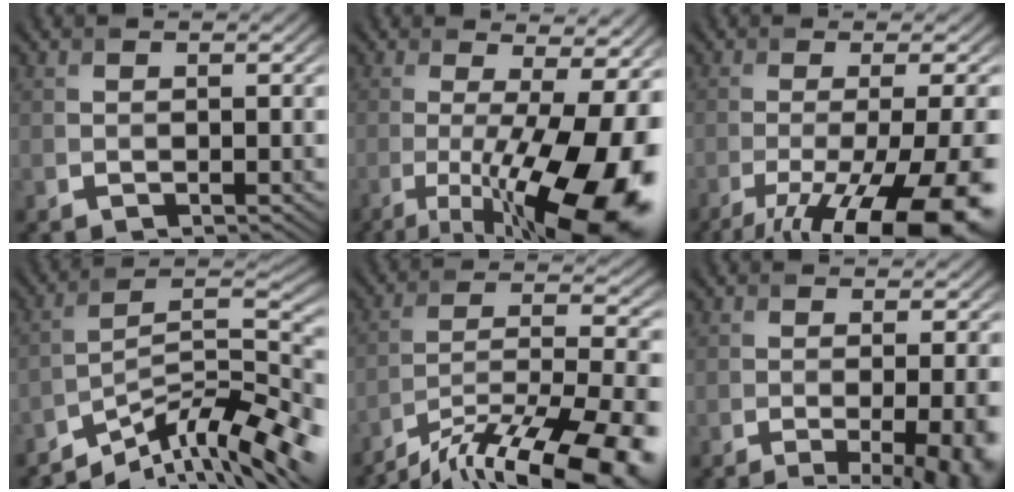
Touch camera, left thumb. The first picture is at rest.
{"total": 16.2, "force": [-4.4, 4.9, 14.9], "torque": [-0.222, -0.027, -0.053]}
{"total": 16.5, "force": [-9.0, 4.0, 13.2], "torque": [-0.200, -0.017, -0.132]}
{"total": 12.8, "force": [-9.7, 2.8, 7.9], "torque": [-0.136, 0.008, -0.174]}
{"total": 17.6, "force": [-13.5, 4.6, 10.3], "torque": [-0.155, -0.011, -0.207]}
{"total": 8.8, "force": [-2.3, 3.0, 7.9], "torque": [-0.079, -0.013, -0.018]}